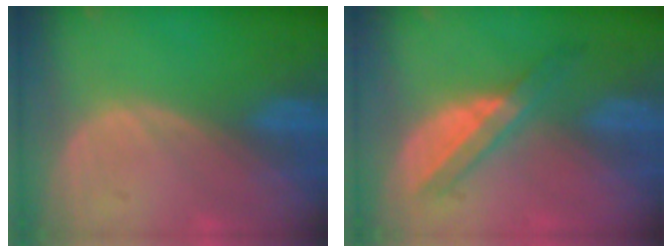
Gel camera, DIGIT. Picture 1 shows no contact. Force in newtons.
{"total": 5.9, "press": 5.4, "slide": 2.6}